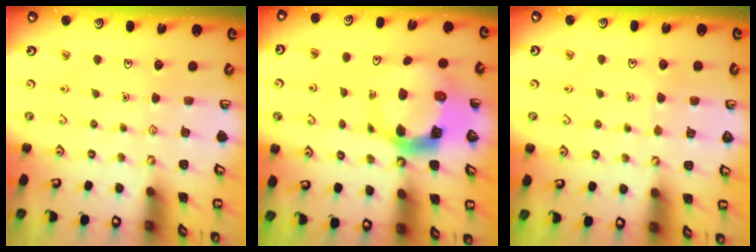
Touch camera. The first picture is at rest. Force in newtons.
{"total": 9.2, "press": 9.1, "slide": 1.2}
{"total": 3.3, "press": 3.2, "slide": 0.3}